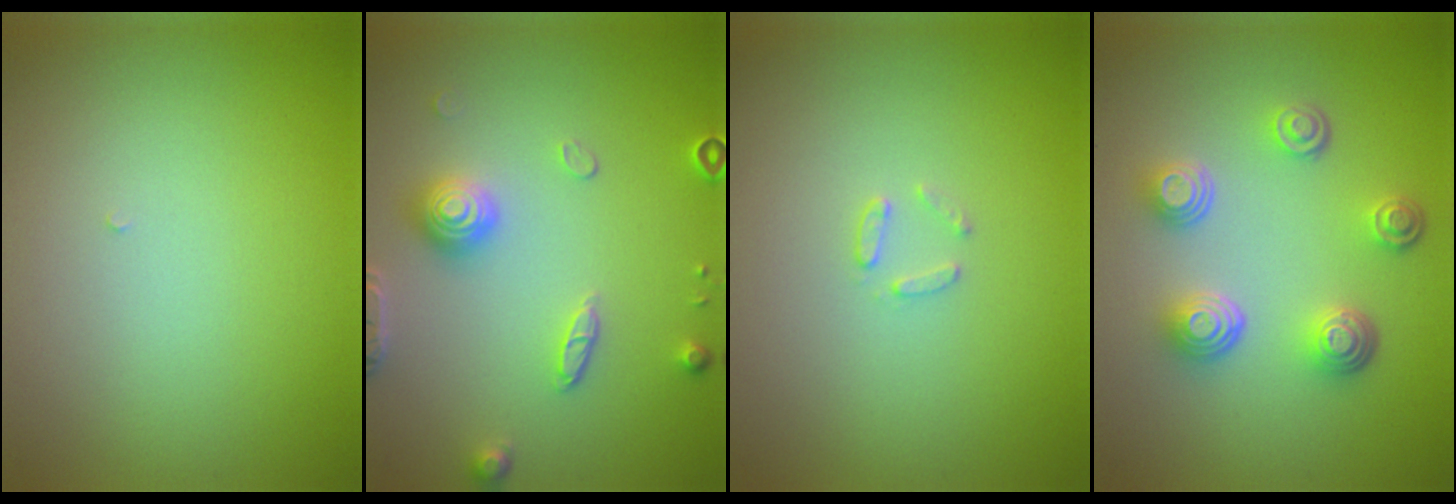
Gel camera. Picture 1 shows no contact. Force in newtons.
{"total": 3.6, "press": 3.3, "slide": 1.4}
{"total": 1.0, "press": 1.0, "slide": 0.2}
{"total": 4.5, "press": 3.4, "slide": 2.9}